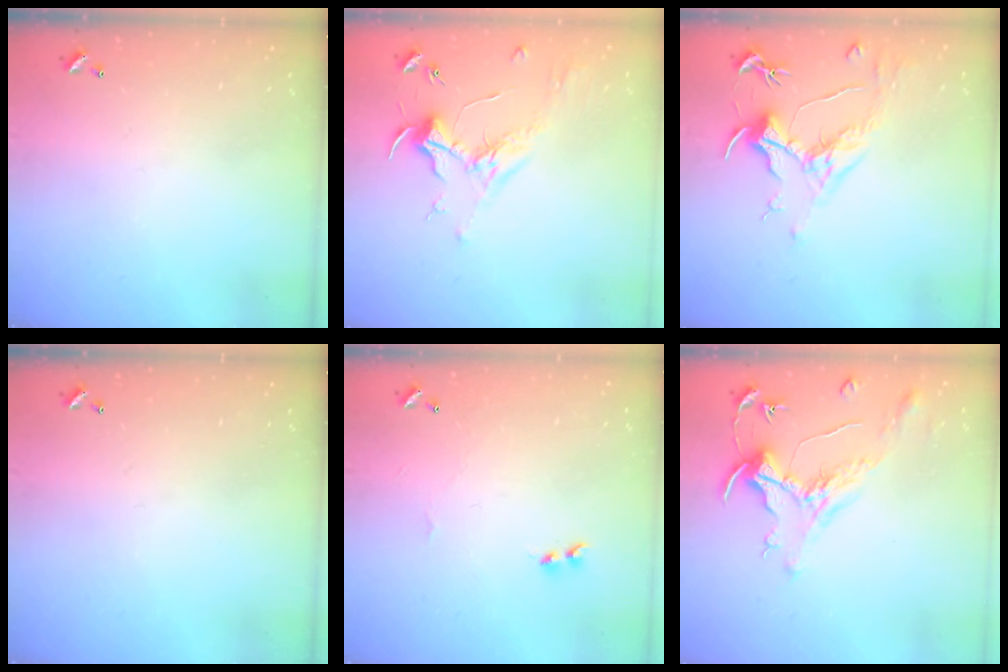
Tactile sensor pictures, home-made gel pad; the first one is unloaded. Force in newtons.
{"total": 2.0, "press": 1.8, "slide": 0.7}
{"total": 1.6, "press": 1.4, "slide": 0.8}
{"total": 0.0}
{"total": 2.0, "press": 1.9, "slide": 0.6}
{"total": 1.6, "press": 1.4, "slide": 0.7}